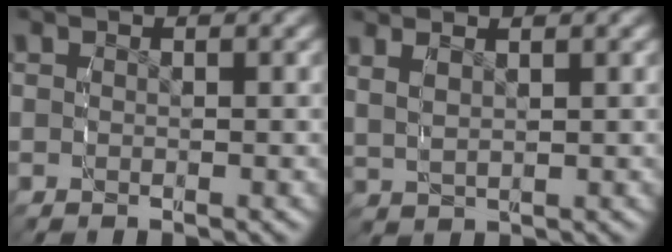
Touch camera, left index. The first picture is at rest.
{"total": 2.5, "force": [1.6, 1.1, 1.6], "torque": [-0.033, 0.003, 0.037]}